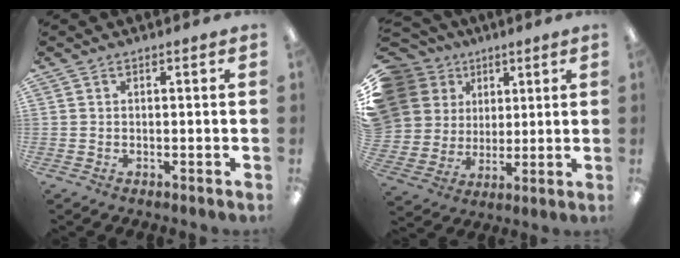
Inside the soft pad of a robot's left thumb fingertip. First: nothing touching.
{"total": 14.5, "force": [6.1, 12.4, 4.4], "torque": [-0.115, -0.019, 0.131]}